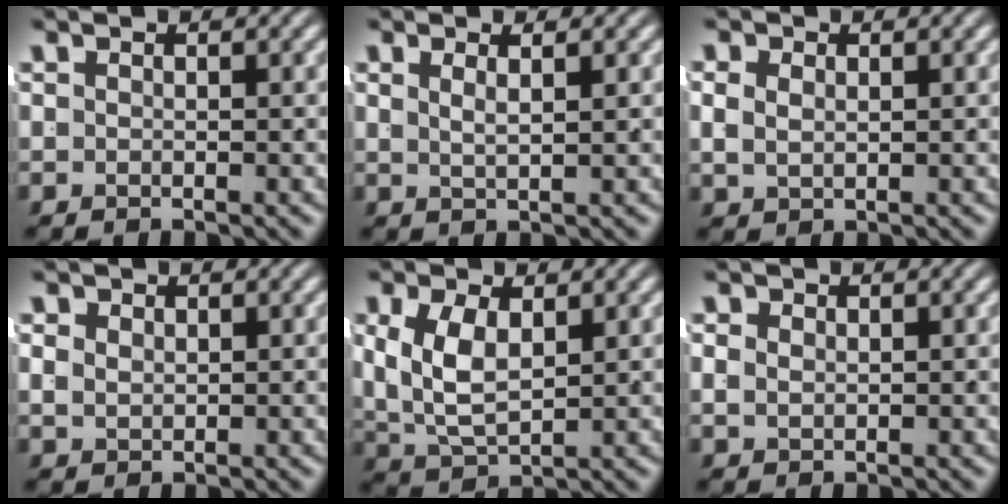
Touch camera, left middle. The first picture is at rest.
{"total": 1.5, "force": [0.7, -0.9, 1.0], "torque": [-0.009, -0.008, 0.024]}
{"total": 1.4, "force": [0.6, 0.8, 1.0], "torque": [-0.019, -0.010, 0.023]}
{"total": 1.6, "force": [0.6, 1.2, 0.8], "torque": [-0.017, -0.010, 0.022]}
{"total": 5.2, "force": [0.3, 3.6, 3.8], "torque": [-0.088, -0.023, 0.024]}
{"total": 0.9, "force": [0.3, 0.6, 0.7], "torque": [-0.011, -0.009, 0.016]}